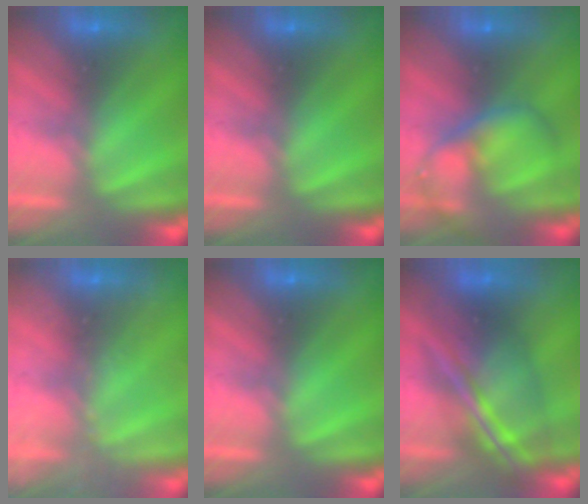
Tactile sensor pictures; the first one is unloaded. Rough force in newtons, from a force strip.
{"total": 0.0}
{"total": 9.4}
{"total": 2.0}
{"total": 0.0}
{"total": 7.7}